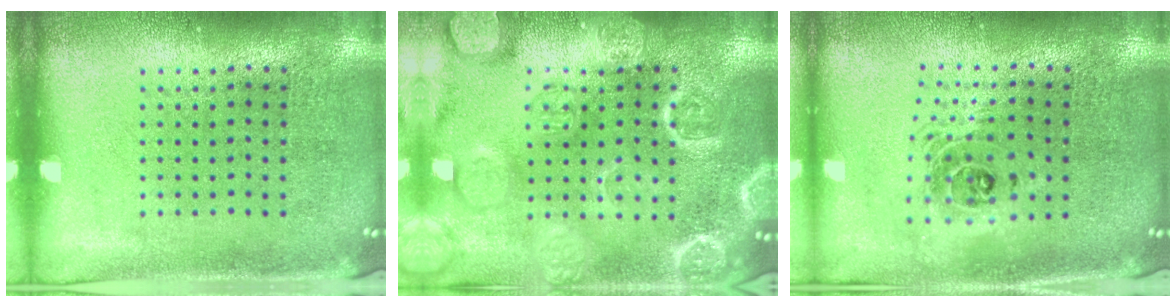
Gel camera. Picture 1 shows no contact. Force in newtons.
{"total": 6.1, "press": 6.0, "slide": 0.9}
{"total": 1.7, "press": 1.4, "slide": 0.9}